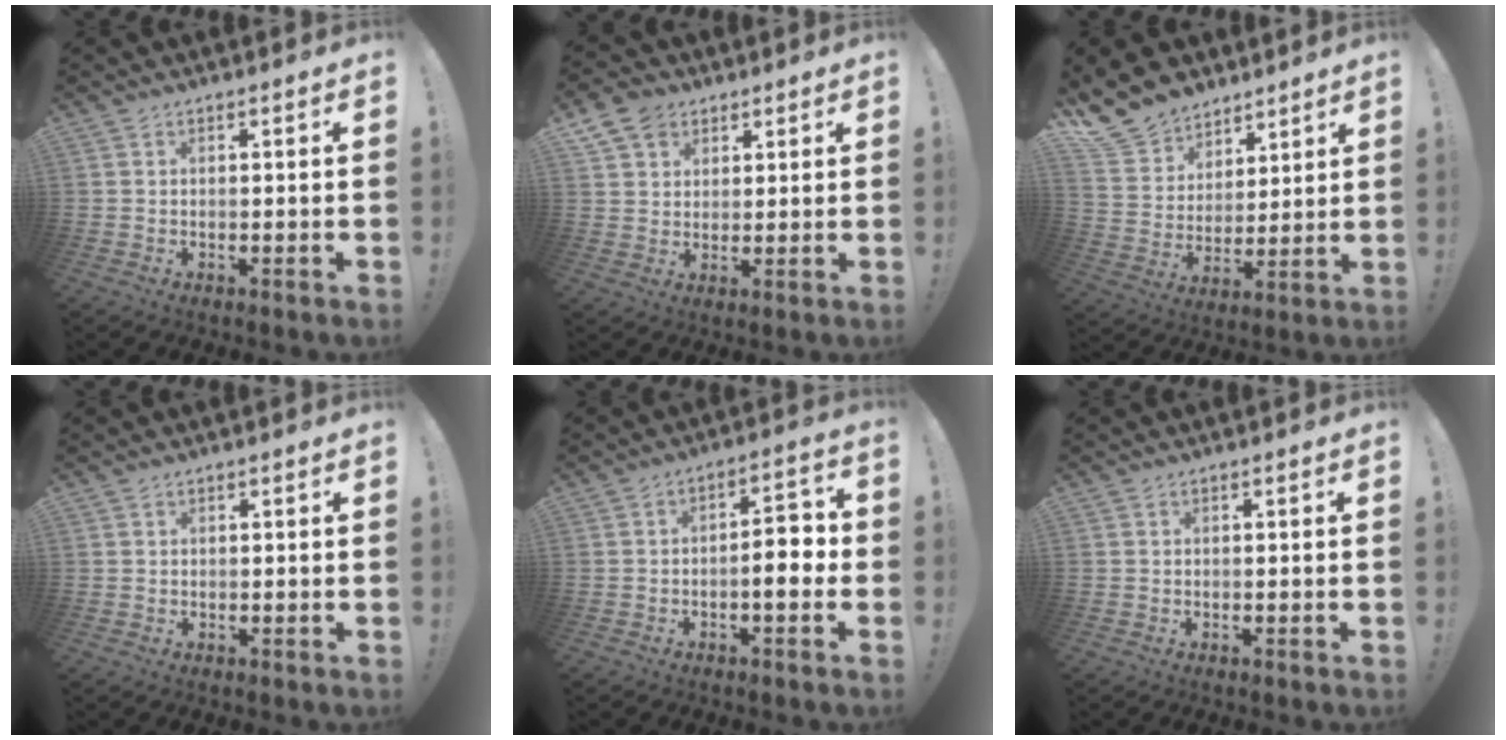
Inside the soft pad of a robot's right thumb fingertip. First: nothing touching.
{"total": 8.1, "force": [4.8, 6.1, 2.6], "torque": [-0.044, -0.025, 0.096]}
{"total": 12.8, "force": [10.0, 7.7, 2.2], "torque": [-0.057, -0.078, 0.196]}
{"total": 1.0, "force": [0.6, 0.8, -0.1], "torque": [0.009, -0.005, 0.010]}
{"total": 8.2, "force": [-1.7, 2.9, 7.5], "torque": [-0.100, 0.009, -0.032]}
{"total": 0.0}